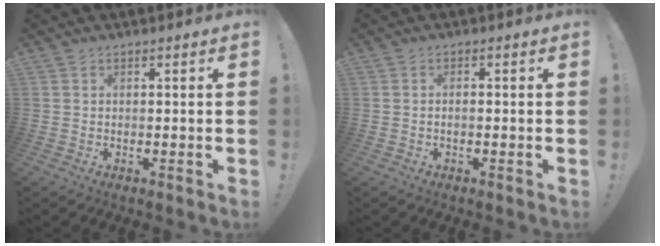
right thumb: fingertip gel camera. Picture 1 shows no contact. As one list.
[{"total": 1.3, "force": [-0.9, 0.1, 0.9], "torque": [-0.021, 0.003, -0.014]}]